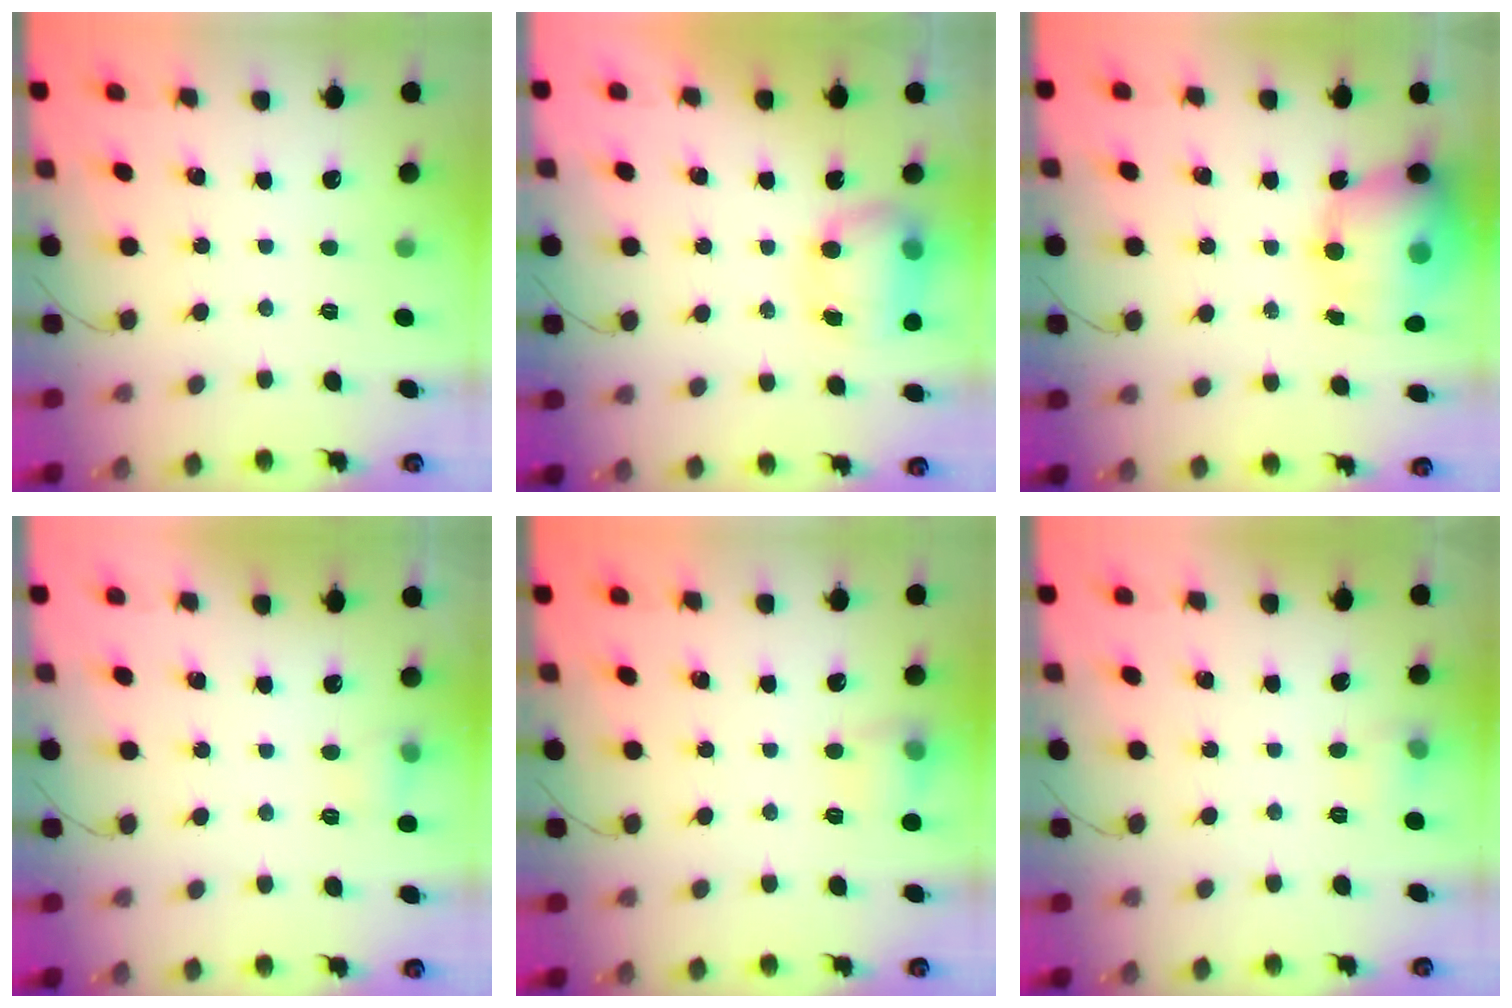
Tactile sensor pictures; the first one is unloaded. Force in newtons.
{"total": 11.2, "press": 9.4, "slide": 6.2}
{"total": 14.5, "press": 14.1, "slide": 3.3}
{"total": 5.0, "press": 4.8, "slide": 1.4}
{"total": 7.7, "press": 7.6, "slide": 1.1}
{"total": 5.4, "press": 5.2, "slide": 1.6}